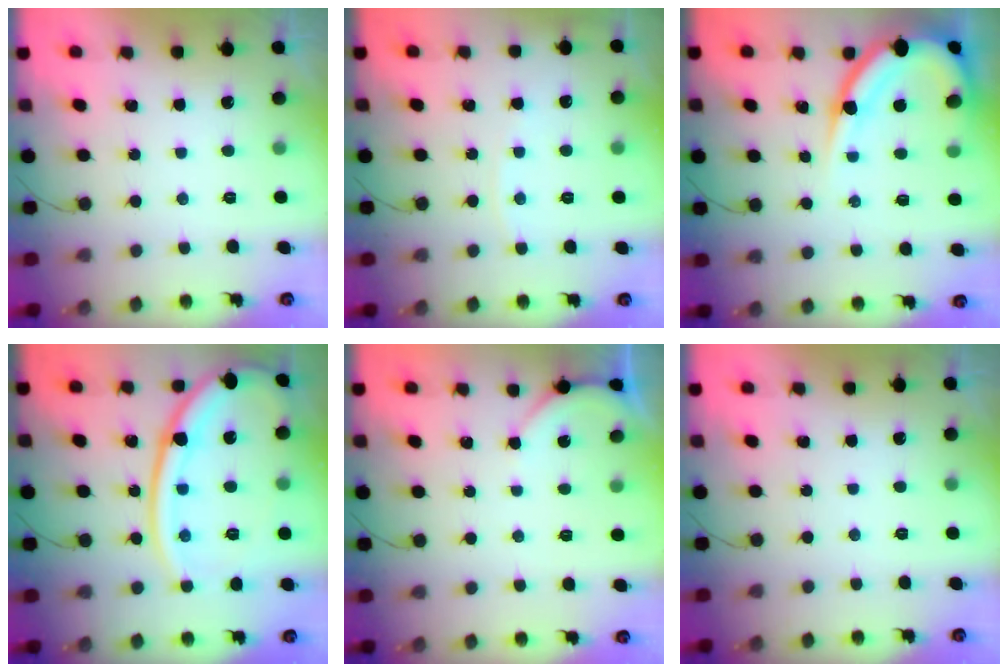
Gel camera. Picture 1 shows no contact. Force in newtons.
{"total": 2.9, "press": 2.8, "slide": 0.4}
{"total": 13.3, "press": 13.3, "slide": 1.3}
{"total": 19.2, "press": 19.0, "slide": 2.2}
{"total": 2.2, "press": 2.2, "slide": 0.3}
{"total": 0.0}